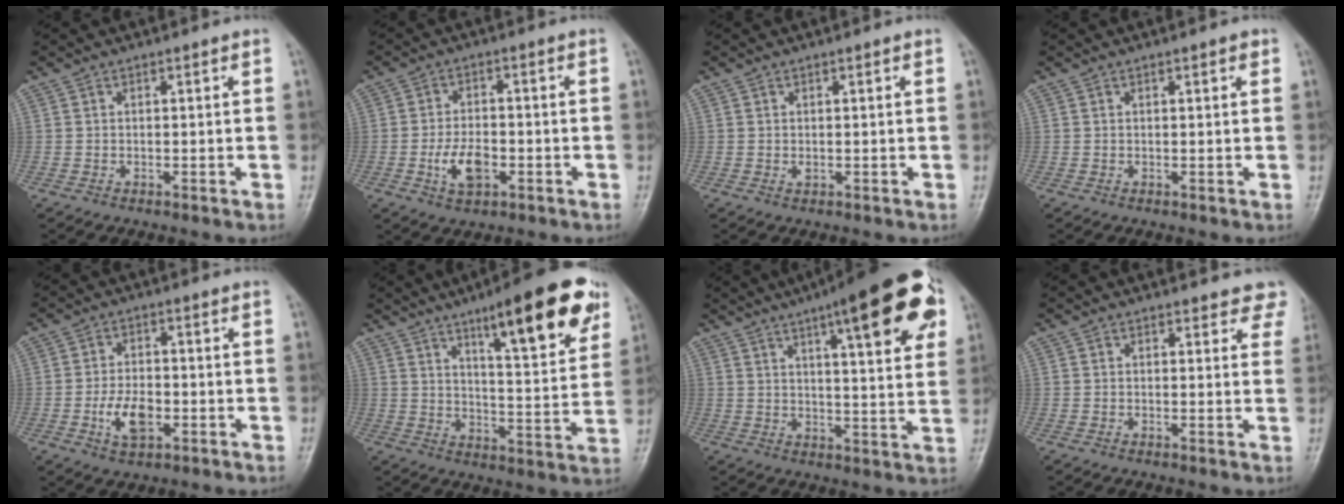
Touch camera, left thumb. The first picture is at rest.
{"total": 6.7, "force": [-2.2, 3.8, 5.1], "torque": [-0.086, 0.010, -0.039]}
{"total": 1.1, "force": [0.1, 0.6, 1.0], "torque": [-0.015, 0.004, 0.006]}
{"total": 1.2, "force": [0.6, 0.4, 1.0], "torque": [-0.012, 0.001, 0.006]}
{"total": 6.9, "force": [-2.1, 4.0, 5.3], "torque": [-0.089, 0.009, -0.038]}
{"total": 19.1, "force": [10.8, 4.4, 15.1], "torque": [-0.179, -0.043, 0.157]}
{"total": 20.5, "force": [9.7, 5.1, 17.4], "torque": [-0.214, -0.013, 0.128]}
{"total": 4.5, "force": [3.8, 2.1, 1.3], "torque": [0.023, -0.015, 0.027]}